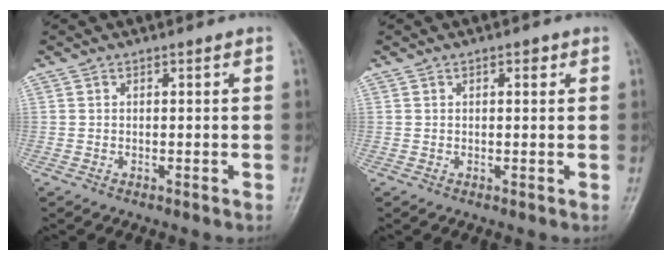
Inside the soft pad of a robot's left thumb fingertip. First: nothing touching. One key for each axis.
{"total": 1.6, "fx": 0.7, "fy": 0.7, "fz": 1.2, "tx": -0.012, "ty": 0.001, "tz": 0.008}